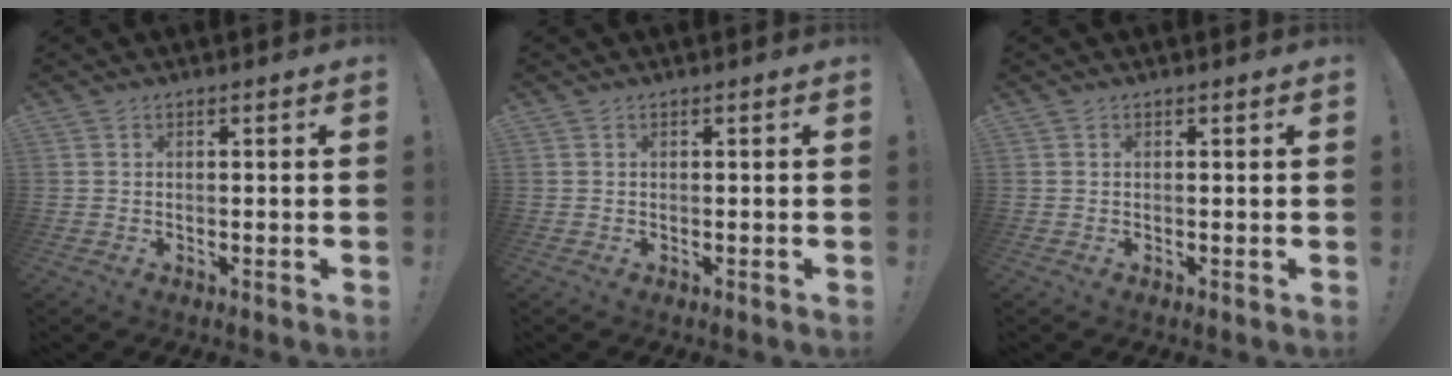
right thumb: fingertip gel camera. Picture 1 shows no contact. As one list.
[{"total": 0.0}, {"total": 0.0}]